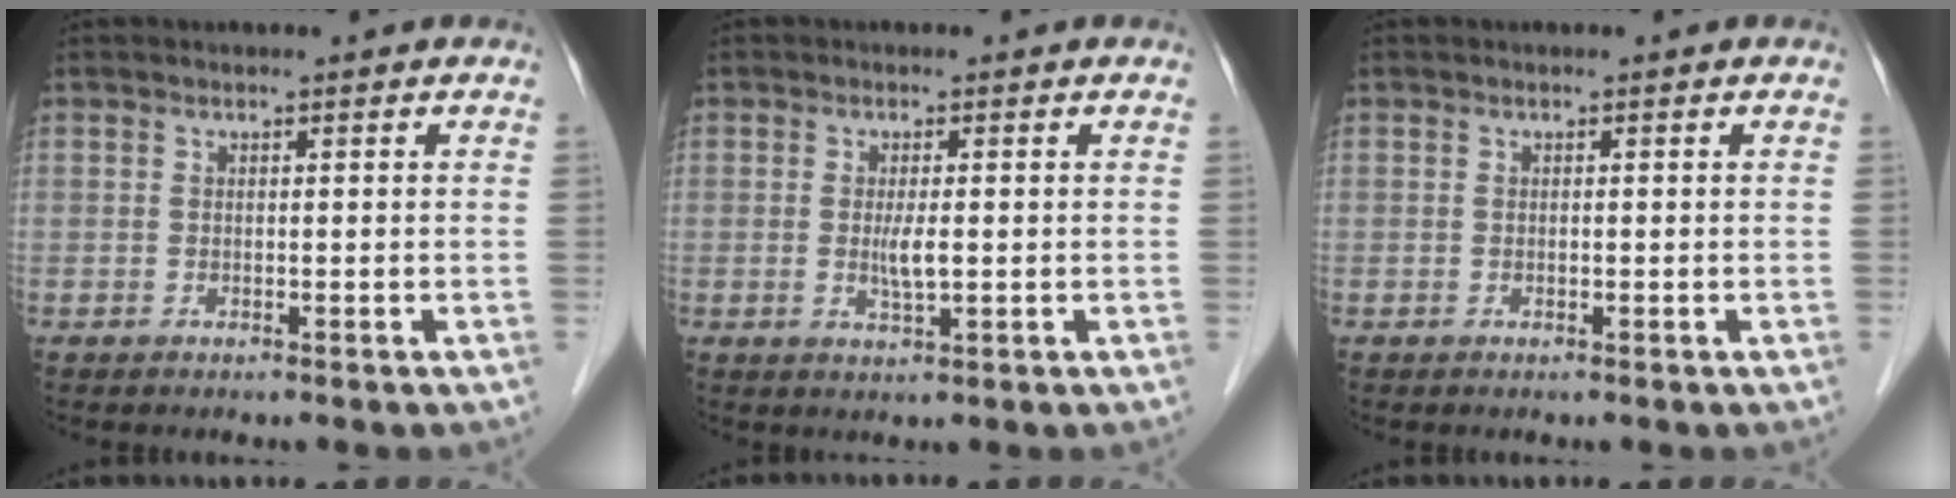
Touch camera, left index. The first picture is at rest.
{"total": 2.8, "force": [-0.2, 0.5, 2.8], "torque": [-0.056, -0.007, -0.003]}
{"total": 0.0}